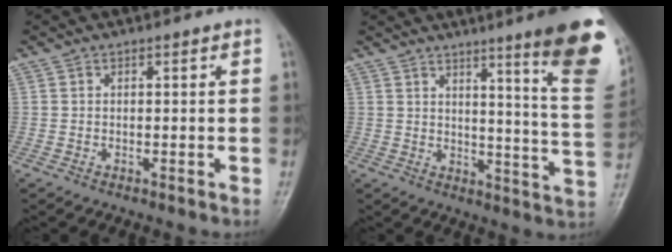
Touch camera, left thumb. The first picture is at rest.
{"total": 17.7, "force": [10.0, 1.4, 14.5], "torque": [-0.157, -0.060, 0.121]}